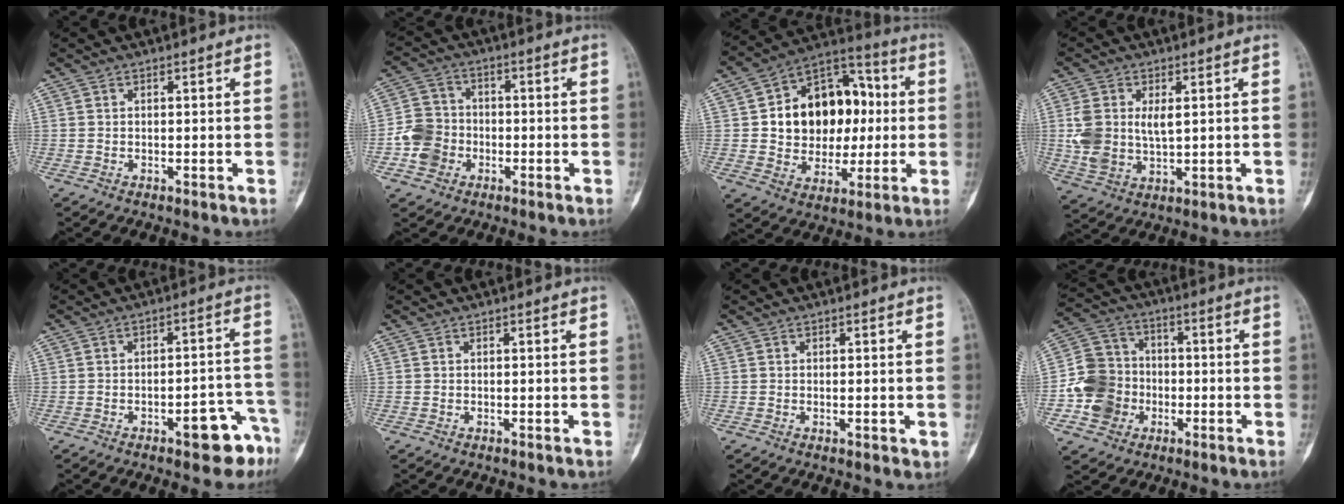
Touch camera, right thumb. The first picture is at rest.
{"total": 7.7, "force": [-2.3, 6.8, 2.9], "torque": [-0.036, 0.024, -0.047]}
{"total": 19.5, "force": [1.8, 14.3, 13.2], "torque": [-0.146, 0.027, 0.032]}
{"total": 9.6, "force": [1.5, 6.0, 7.4], "torque": [-0.149, -0.004, 0.040]}
{"total": 9.0, "force": [-5.2, 3.3, 6.5], "torque": [-0.052, 0.045, -0.060]}
{"total": 0.0}
{"total": 1.4, "force": [-0.1, 0.6, 1.3], "torque": [-0.018, -0.006, -0.002]}
{"total": 11.6, "force": [-2.9, 10.4, 4.3], "torque": [-0.055, 0.027, -0.055]}